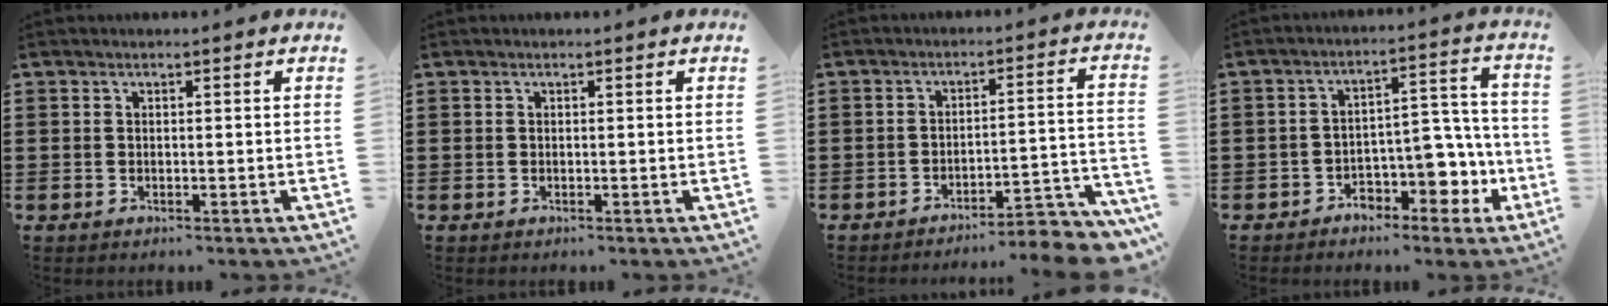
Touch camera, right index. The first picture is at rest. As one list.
[{"total": 0.0}, {"total": 4.9, "force": [-4.5, 0.2, 1.9], "torque": [-0.034, -0.010, -0.091]}, {"total": 7.1, "force": [-3.4, 4.7, 4.0], "torque": [-0.054, 0.011, -0.060]}]